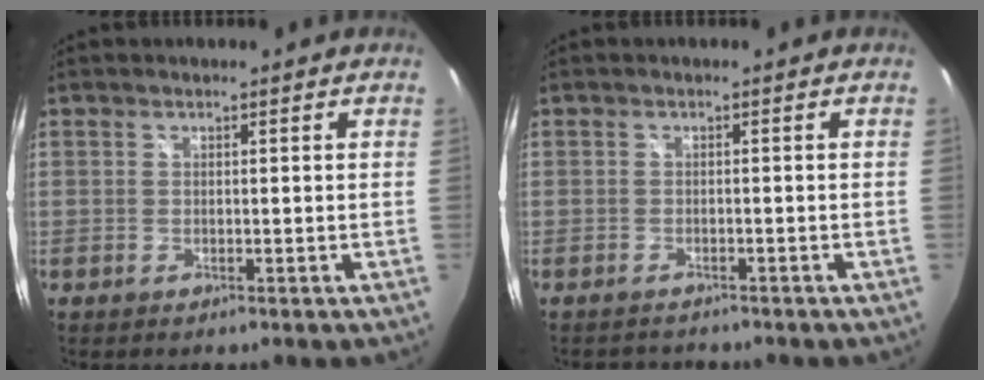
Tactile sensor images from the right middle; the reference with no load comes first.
{"total": 3.2, "force": [-3.0, 1.1, 0.4], "torque": [-0.013, -0.001, -0.045]}